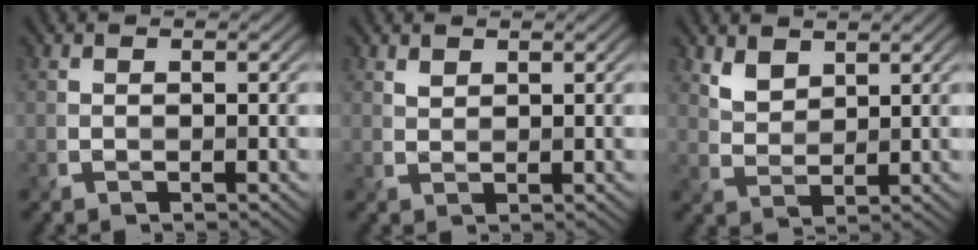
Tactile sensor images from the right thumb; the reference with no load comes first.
{"total": 1.1, "force": [0.9, 0.5, 0.4], "torque": [-0.011, -0.002, 0.022]}
{"total": 3.2, "force": [2.3, 1.7, 1.5], "torque": [-0.038, -0.006, 0.054]}